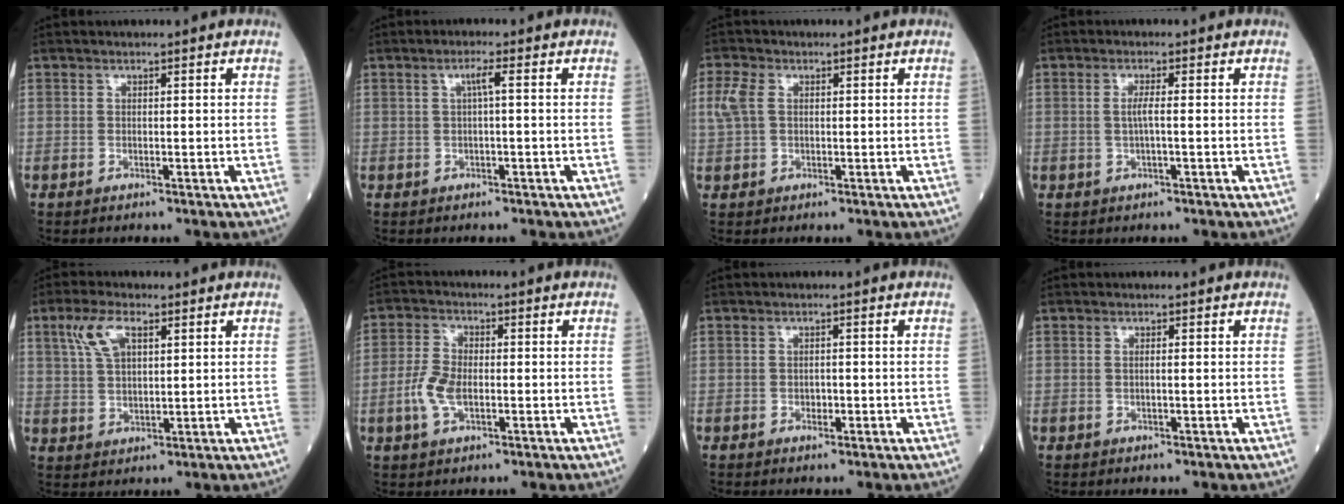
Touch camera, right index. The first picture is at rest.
{"total": 2.0, "force": [0.4, -0.1, 2.0], "torque": [-0.037, 0.004, 0.006]}
{"total": 3.3, "force": [0.7, 2.2, 2.5], "torque": [-0.081, 0.013, 0.013]}
{"total": 1.9, "force": [0.0, -0.1, 1.9], "torque": [-0.039, 0.001, -0.002]}
{"total": 6.4, "force": [3.0, 2.6, 5.1], "torque": [-0.113, 0.015, 0.063]}
{"total": 5.4, "force": [-1.4, 2.8, 4.5], "torque": [-0.108, 0.006, -0.030]}
{"total": 1.1, "force": [-0.4, 0.8, 0.7], "torque": [-0.008, 0.003, -0.005]}
{"total": 0.5, "force": [0.0, 0.0, 0.5], "torque": [-0.012, 0.000, 0.000]}